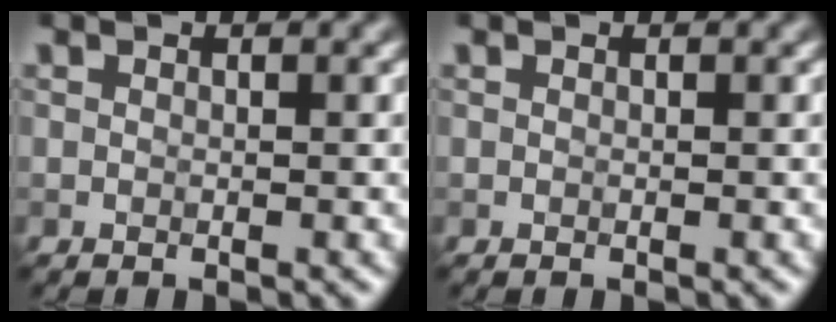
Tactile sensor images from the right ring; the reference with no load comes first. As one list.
[{"total": 0.0}]